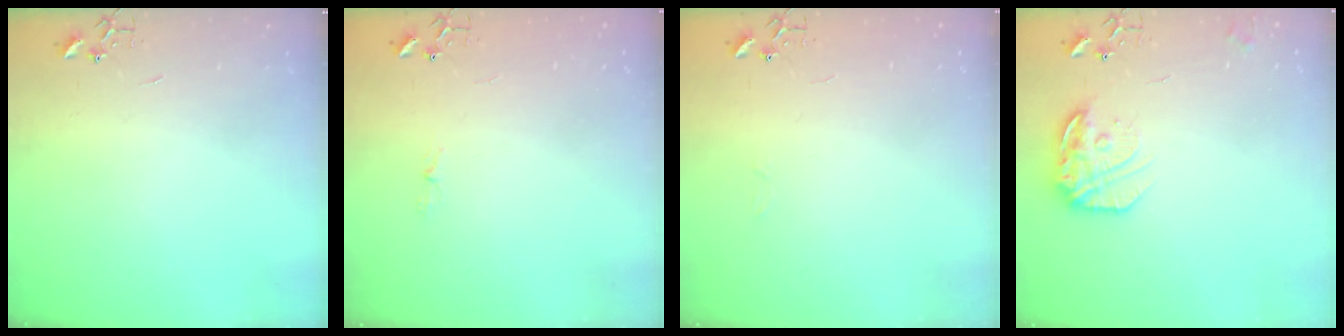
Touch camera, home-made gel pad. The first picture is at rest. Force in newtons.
{"total": 3.5, "press": 3.5, "slide": 0.3}
{"total": 3.0, "press": 3.0, "slide": 0.3}
{"total": 16.0, "press": 15.9, "slide": 1.3}